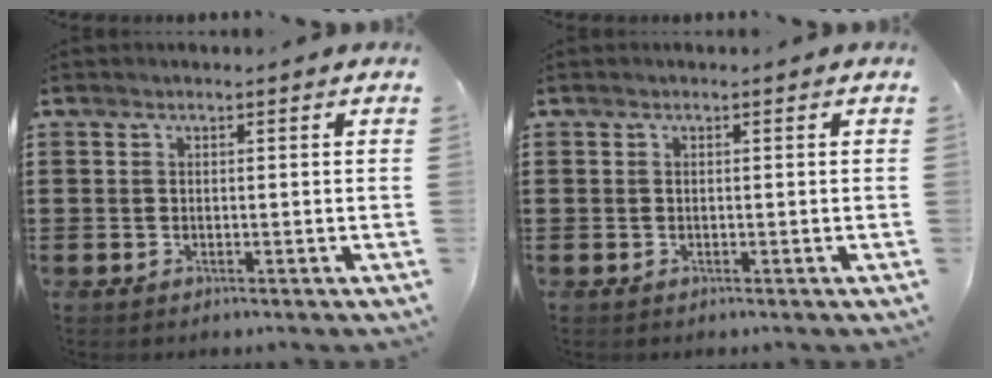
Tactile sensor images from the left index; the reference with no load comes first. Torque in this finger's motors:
{"motor_torque": [0.12, -0.12, 0.00, 0.01]}